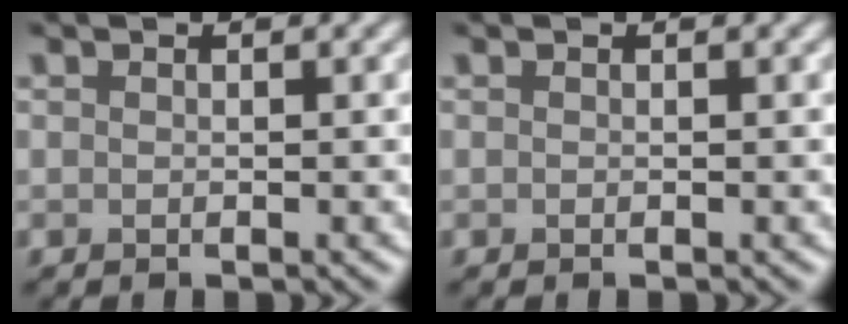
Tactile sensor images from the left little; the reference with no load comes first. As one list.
[{"total": 0.0}]